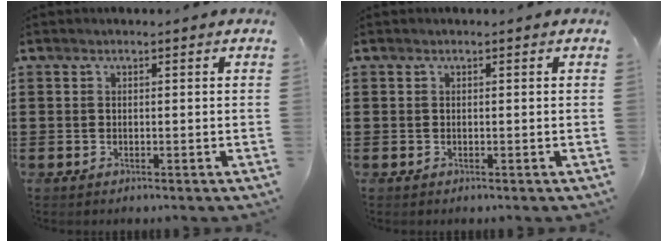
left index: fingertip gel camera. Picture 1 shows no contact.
{"total": 0.0}